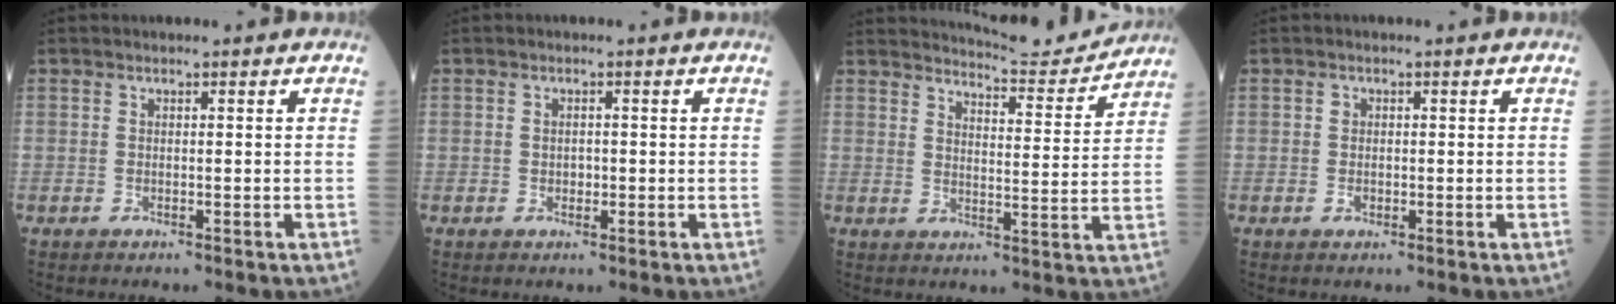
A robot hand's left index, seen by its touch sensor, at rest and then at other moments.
{"total": 1.1, "force": [-0.2, 0.8, 0.7], "torque": [-0.010, 0.001, -0.002]}
{"total": 9.7, "force": [9.7, -0.3, 0.9], "torque": [-0.022, -0.016, 0.131]}
{"total": 1.3, "force": [-0.2, 1.1, 0.6], "torque": [-0.012, 0.001, -0.002]}